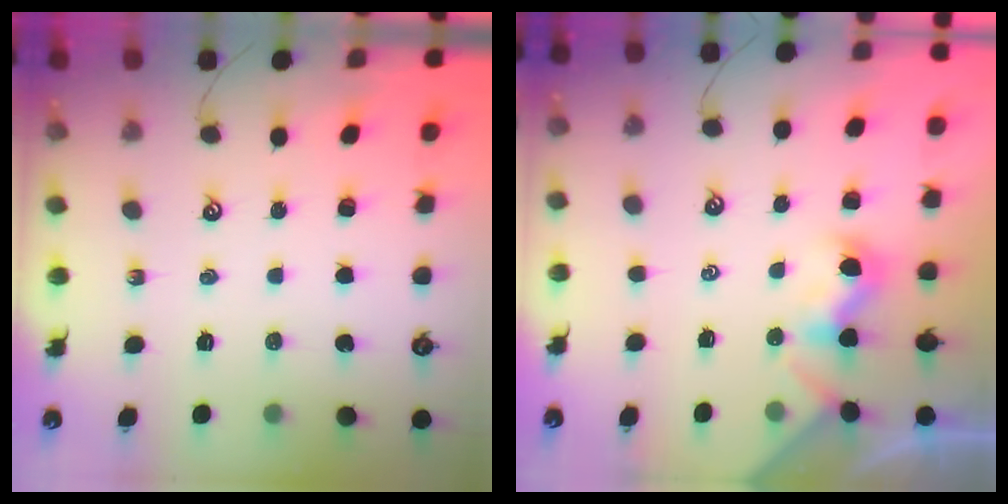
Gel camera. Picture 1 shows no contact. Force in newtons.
{"total": 0.9, "press": 0.5, "slide": 0.7}